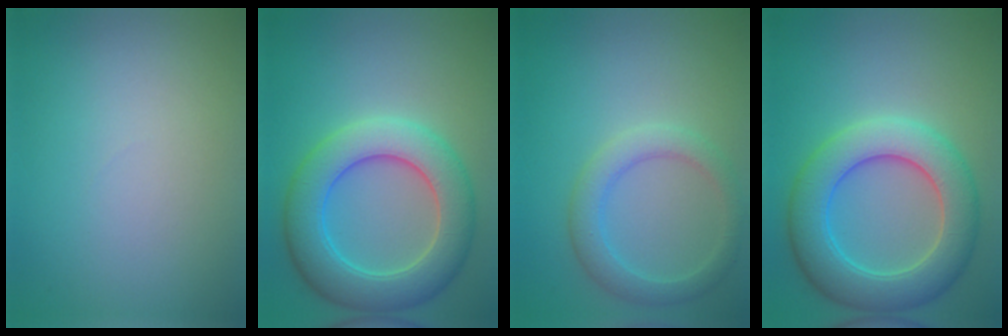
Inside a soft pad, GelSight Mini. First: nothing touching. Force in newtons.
{"total": 6.7, "press": 6.7, "slide": 0.5}
{"total": 3.2, "press": 3.2, "slide": 0.2}
{"total": 6.7, "press": 6.7, "slide": 0.5}